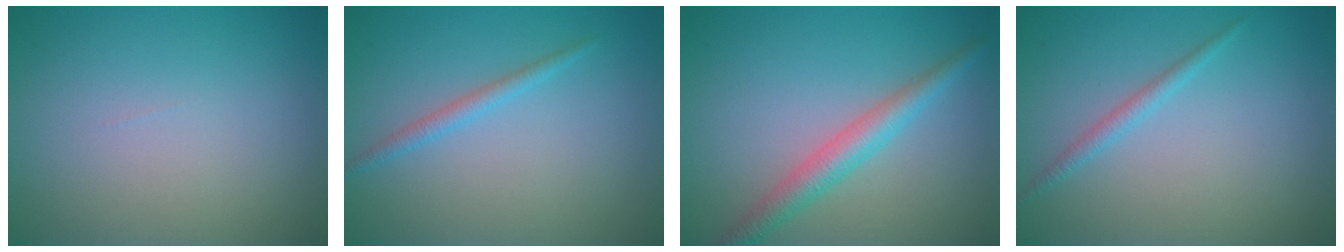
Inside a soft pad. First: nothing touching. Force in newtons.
{"total": 1.4, "press": 1.4, "slide": 0.1}
{"total": 3.3, "press": 3.3, "slide": 0.1}
{"total": 1.3, "press": 1.3, "slide": 0.1}